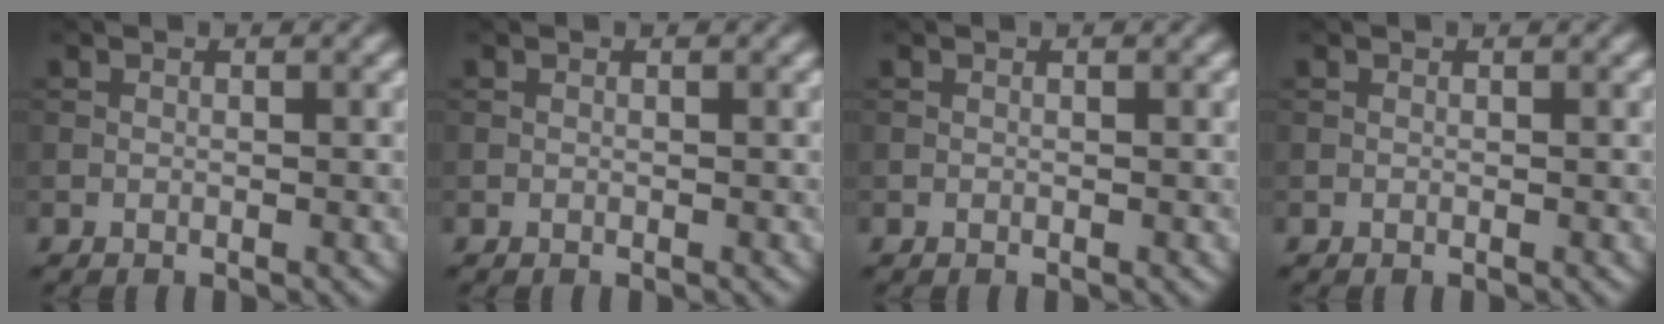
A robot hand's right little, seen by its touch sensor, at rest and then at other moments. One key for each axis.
{"total": 0.0}
{"total": 0.0}
{"total": 0.0}